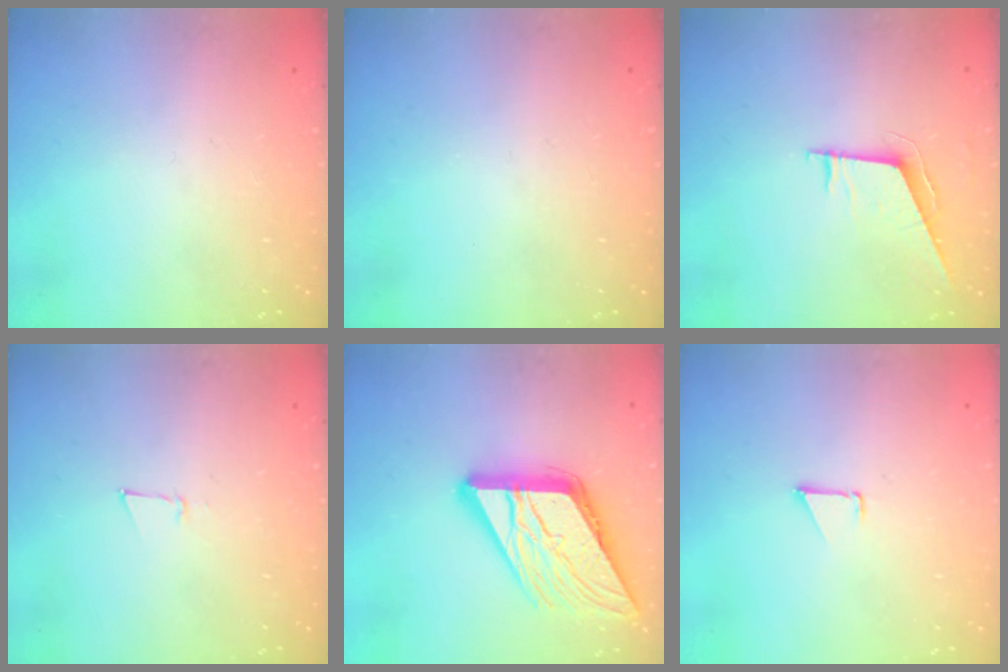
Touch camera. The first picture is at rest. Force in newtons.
{"total": 0.0}
{"total": 6.3, "press": 6.3, "slide": 0.7}
{"total": 3.3, "press": 3.3, "slide": 0.6}
{"total": 18.6, "press": 18.5, "slide": 2.0}
{"total": 0.7, "press": 0.7, "slide": 0.1}